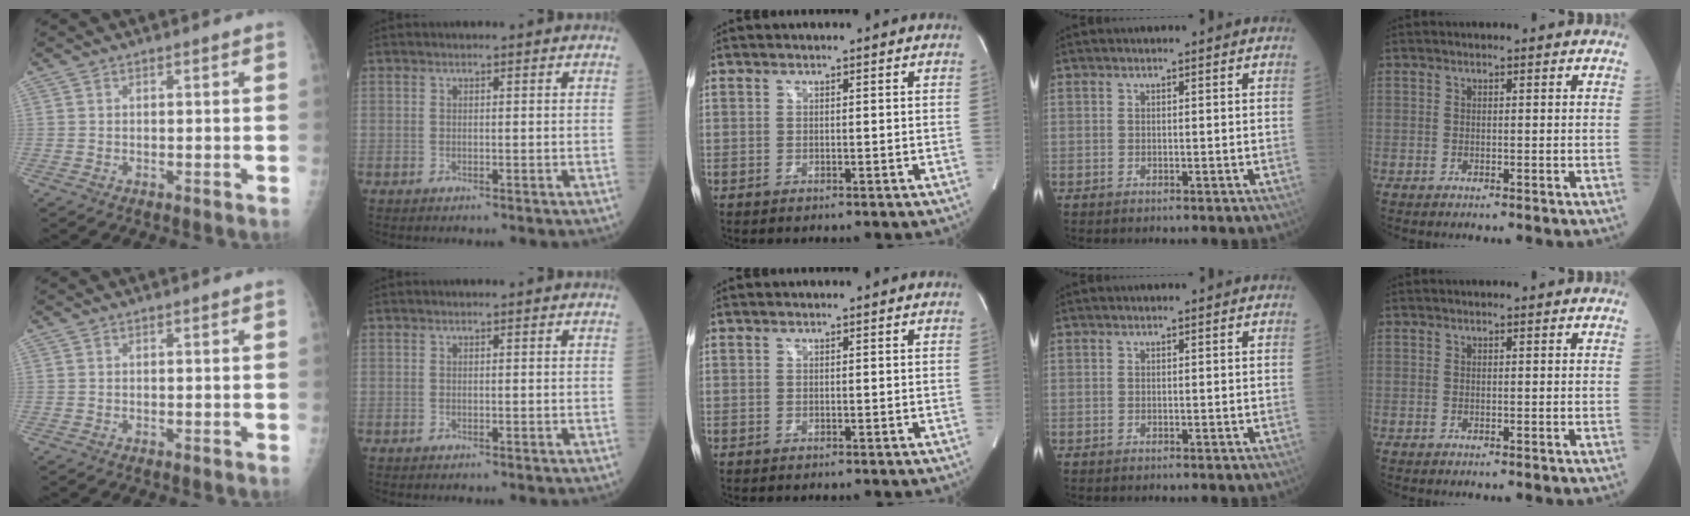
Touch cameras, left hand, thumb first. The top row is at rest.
{}